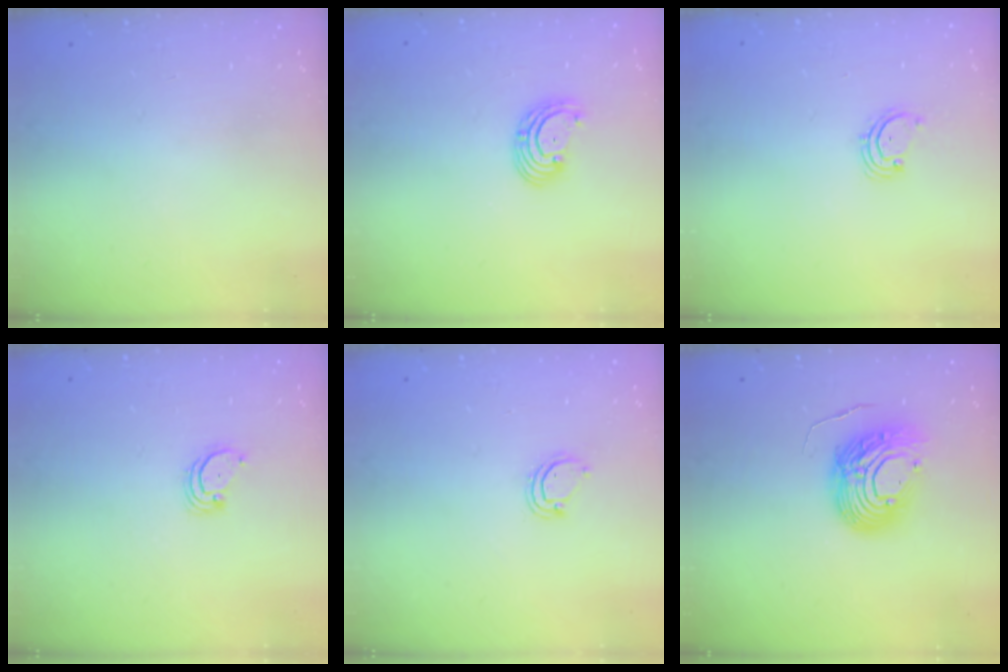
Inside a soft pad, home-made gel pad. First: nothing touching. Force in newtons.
{"total": 3.2, "press": 3.2, "slide": 0.2}
{"total": 2.1, "press": 2.1, "slide": 0.3}
{"total": 2.2, "press": 2.2, "slide": 0.3}
{"total": 3.9, "press": 3.9, "slide": 0.4}
{"total": 12.0, "press": 12.0, "slide": 1.1}